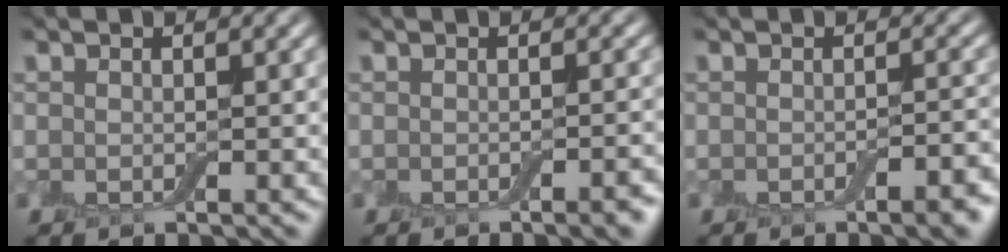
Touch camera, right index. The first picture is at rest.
{"total": 2.3, "force": [-1.2, 0.6, 1.9], "torque": [-0.016, 0.002, -0.018]}
{"total": 2.9, "force": [-1.4, 0.8, 2.4], "torque": [-0.028, 0.001, -0.020]}